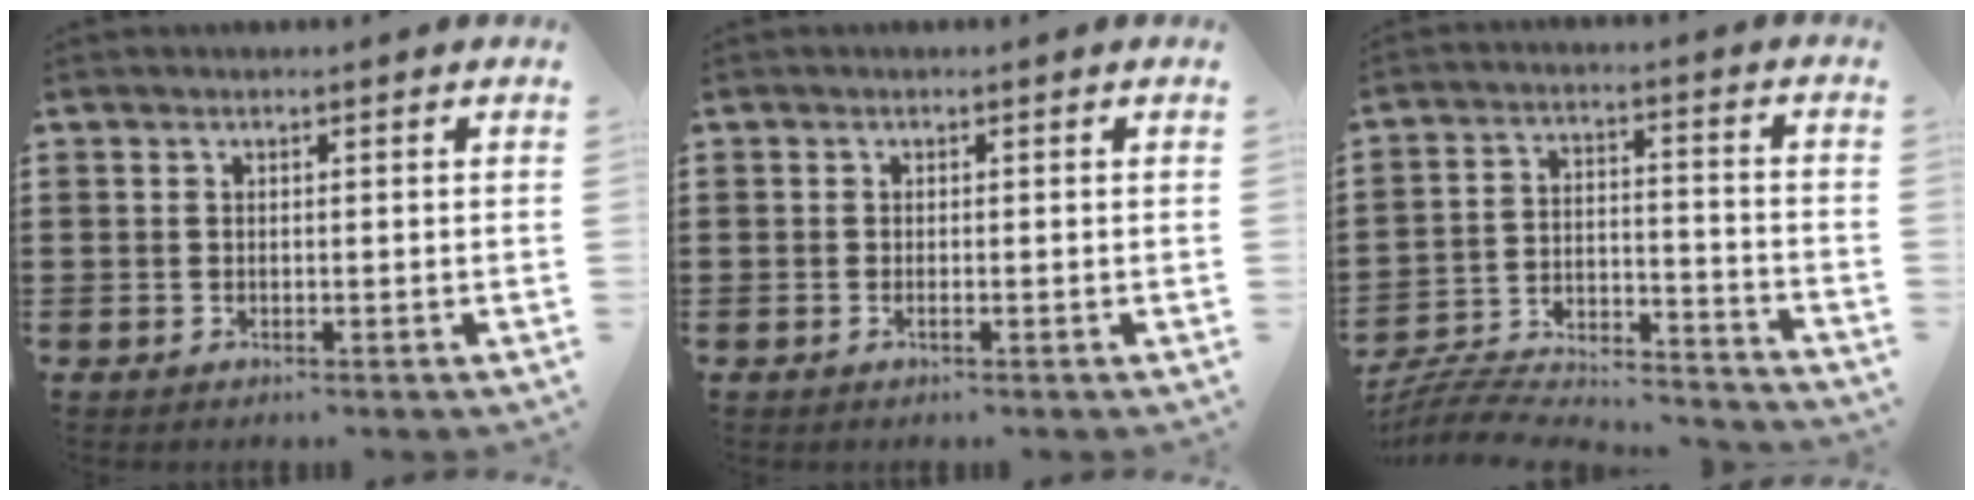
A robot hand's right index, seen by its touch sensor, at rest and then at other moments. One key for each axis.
{"total": 0.5, "fx": -0.2, "fy": 0.0, "fz": 0.5, "tx": -0.009, "ty": -0.003, "tz": -0.004}
{"total": 6.3, "fx": -6.0, "fy": 1.1, "fz": 1.3, "tx": -0.030, "ty": -0.003, "tz": -0.123}